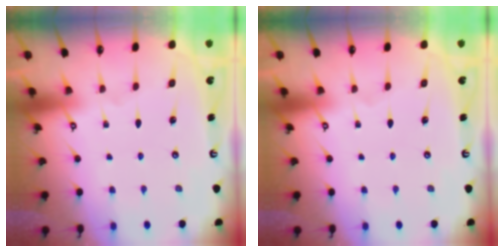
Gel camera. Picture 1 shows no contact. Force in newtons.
{"total": 0.0}